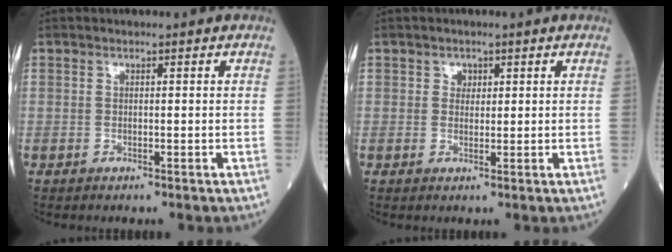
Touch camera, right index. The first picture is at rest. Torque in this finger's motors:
{"motor_torque": [-0.02, 0.02, 0.04, 0.01]}